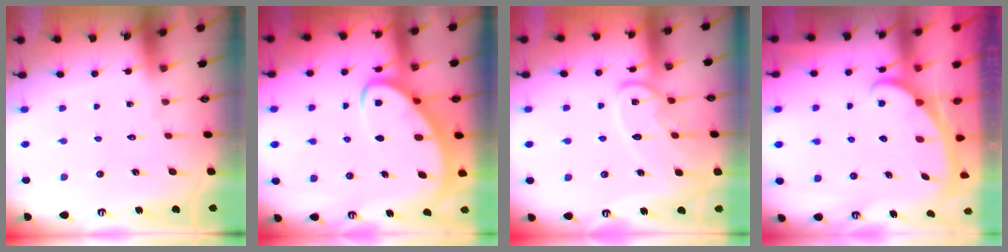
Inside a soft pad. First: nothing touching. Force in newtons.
{"total": 5.7, "press": 5.7, "slide": 0.9}
{"total": 11.9, "press": 11.9, "slide": 1.1}
{"total": 2.3, "press": 2.3, "slide": 0.4}